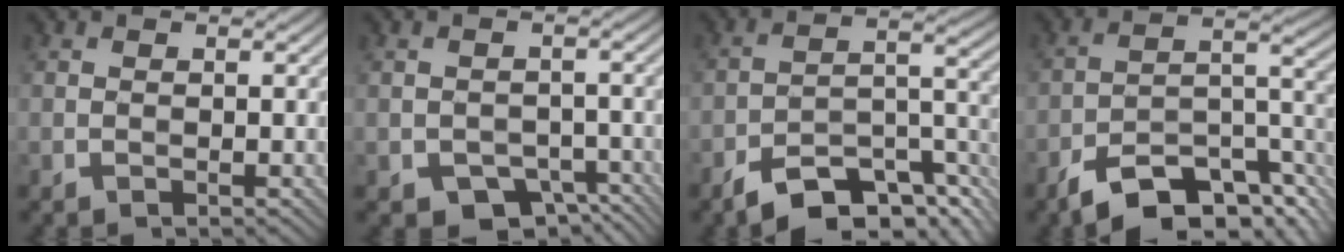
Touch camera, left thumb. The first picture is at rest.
{"total": 5.9, "force": [-3.6, 3.8, 2.8], "torque": [-0.043, -0.011, -0.050]}
{"total": 11.2, "force": [-8.0, 3.9, 6.8], "torque": [-0.099, -0.002, -0.143]}
{"total": 12.6, "force": [-9.0, 4.3, 7.7], "torque": [-0.116, -0.004, -0.157]}